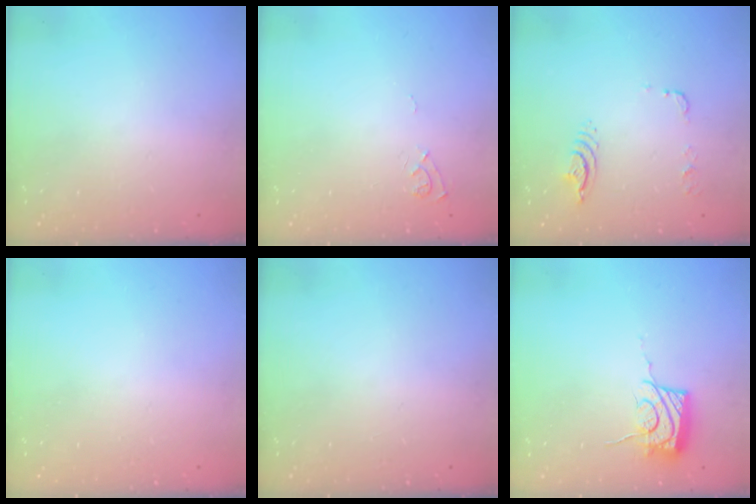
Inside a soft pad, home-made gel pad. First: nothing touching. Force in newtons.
{"total": 6.8, "press": 6.8, "slide": 0.6}
{"total": 8.3, "press": 8.3, "slide": 0.8}
{"total": 0.0}
{"total": 0.0}
{"total": 12.2, "press": 12.0, "slide": 1.8}